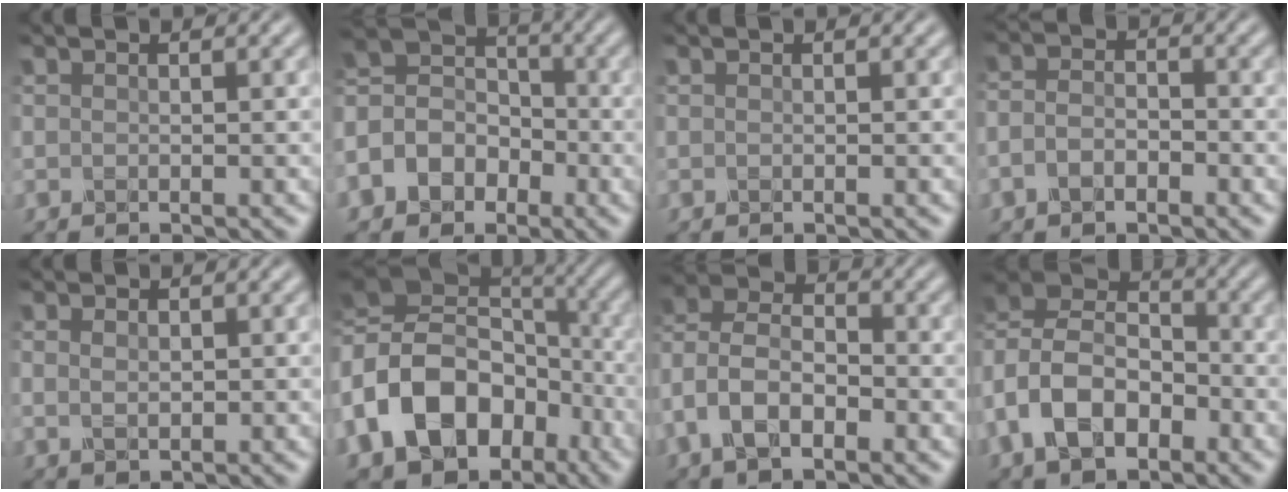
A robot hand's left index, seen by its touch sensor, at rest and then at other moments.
{"total": 6.5, "force": [-2.8, 5.2, 2.7], "torque": [-0.052, 0.011, -0.068]}
{"total": 0.0}
{"total": 2.4, "force": [-1.2, 1.5, 1.5], "torque": [-0.031, 0.005, -0.031]}
{"total": 1.4, "force": [0.3, 1.0, 0.9], "torque": [-0.014, 0.004, 0.006]}
{"total": 15.1, "force": [-4.3, 11.4, 9.0], "torque": [-0.190, -0.009, -0.081]}
{"total": 6.6, "force": [-2.1, 4.1, 4.7], "torque": [-0.095, 0.012, -0.052]}
{"total": 10.0, "force": [-3.1, 7.0, 6.4], "torque": [-0.118, 0.011, -0.074]}